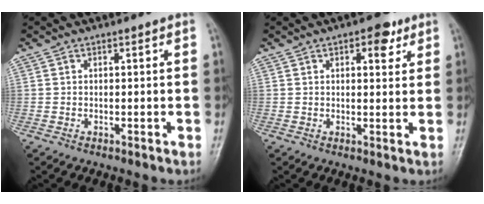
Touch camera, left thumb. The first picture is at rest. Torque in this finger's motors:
{"motor_torque": [-0.09, 0.01, -0.03, 0.09, 0.06]}